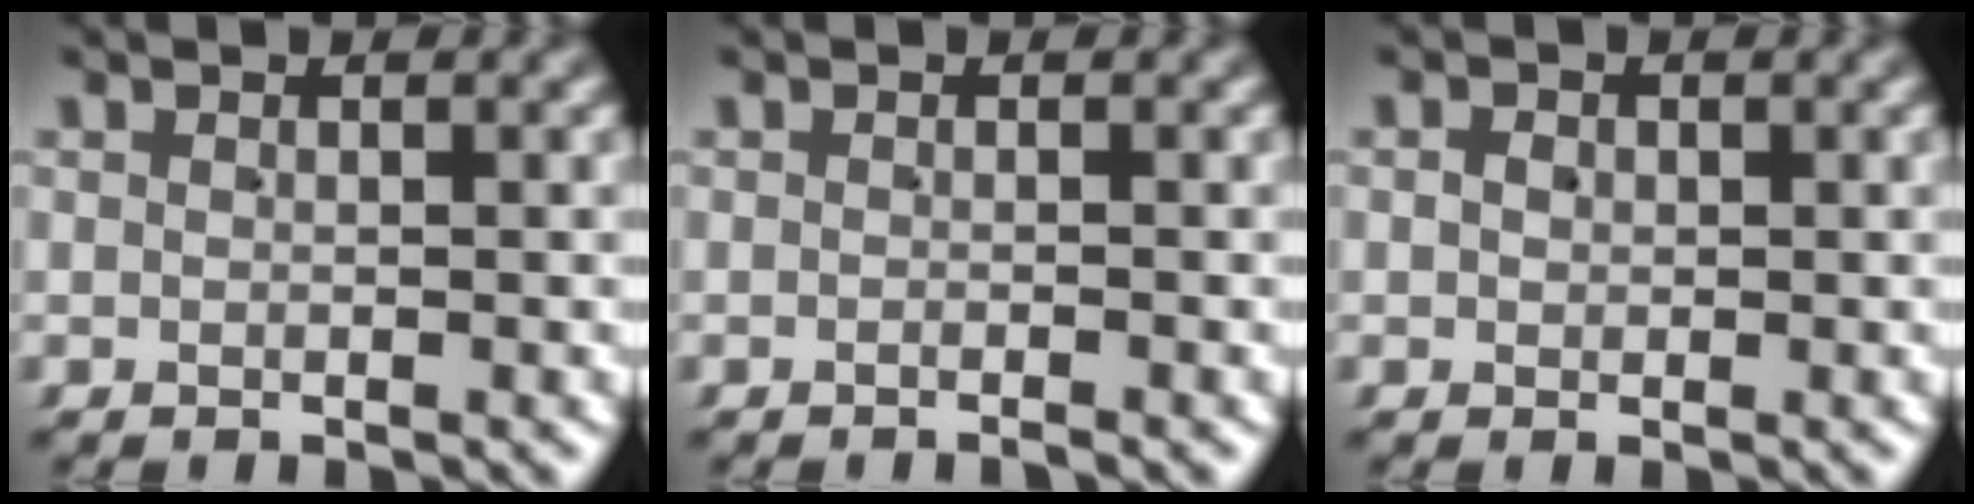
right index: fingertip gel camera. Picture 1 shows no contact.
{"total": 0.6, "force": [-0.5, -0.2, 0.3], "torque": [0.003, 0.004, -0.014]}
{"total": 0.8, "force": [0.0, 0.7, 0.3], "torque": [-0.007, -0.002, 0.003]}